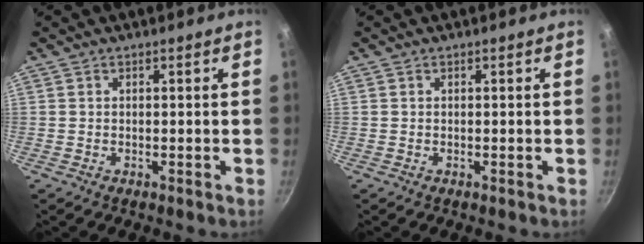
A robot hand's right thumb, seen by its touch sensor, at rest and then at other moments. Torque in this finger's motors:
{"motor_torque": [-0.06, 0.09, 0.00, 0.00, 0.00]}